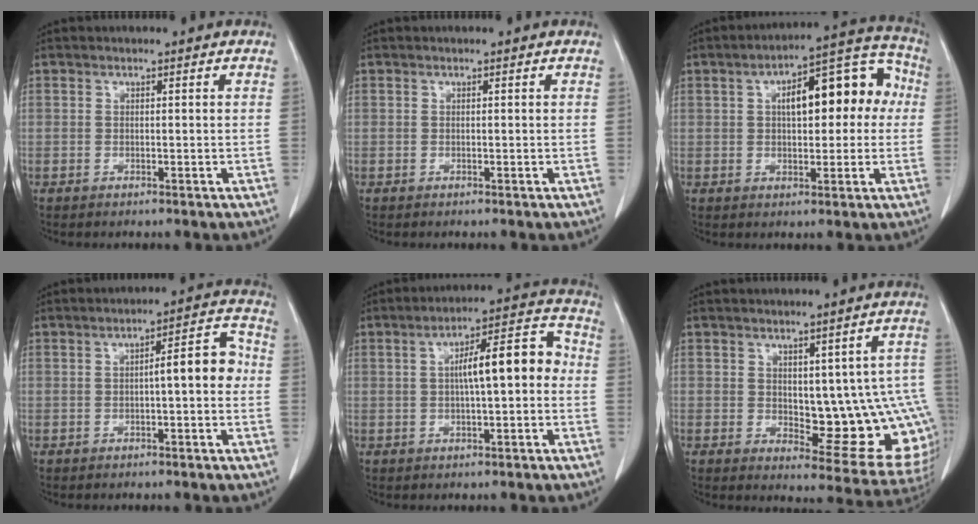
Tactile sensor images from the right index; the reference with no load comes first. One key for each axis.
{"total": 0.0}
{"total": 13.3, "fx": 2.3, "fy": 5.5, "fz": 11.9, "tx": -0.156, "ty": 0.051, "tz": 0.035}
{"total": 6.0, "fx": -0.5, "fy": 1.4, "fz": 5.9, "tx": -0.076, "ty": 0.026, "tz": -0.008}
{"total": 9.5, "fx": 0.1, "fy": 2.2, "fz": 9.2, "tx": -0.139, "ty": 0.037, "tz": 0.001}
{"total": 13.6, "fx": -0.1, "fy": 5.0, "fz": 12.6, "tx": -0.120, "ty": 0.008, "tz": 0.016}